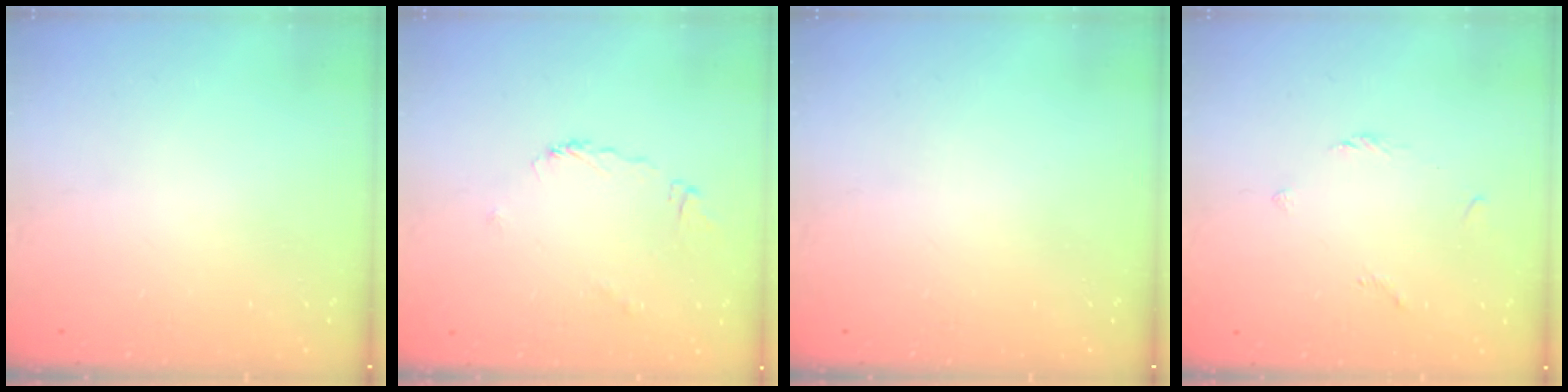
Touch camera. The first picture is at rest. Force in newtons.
{"total": 4.6, "press": 4.6, "slide": 0.4}
{"total": 0.0}
{"total": 2.0, "press": 1.9, "slide": 0.6}